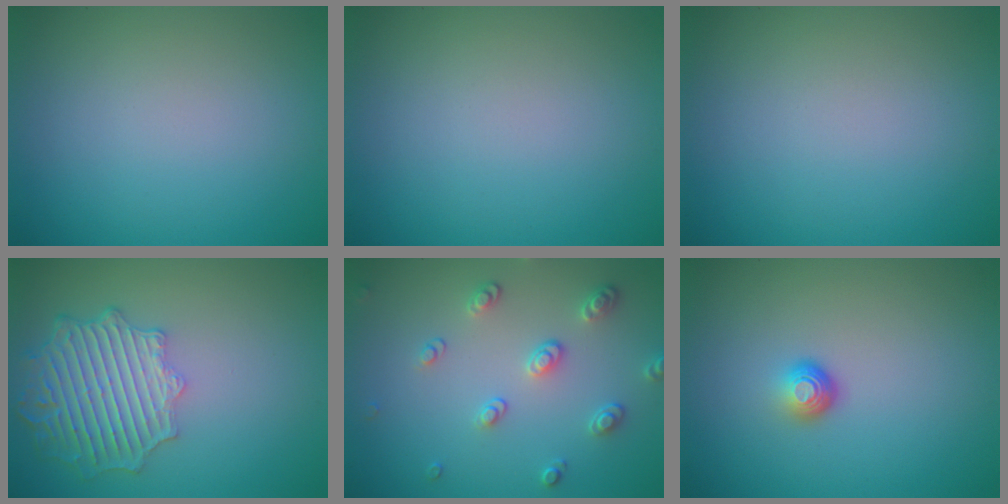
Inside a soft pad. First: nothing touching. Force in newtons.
{"total": 0.0}
{"total": 0.0}
{"total": 6.2, "press": 5.0, "slide": 3.7}
{"total": 2.6, "press": 2.5, "slide": 0.7}
{"total": 1.8, "press": 1.1, "slide": 1.4}